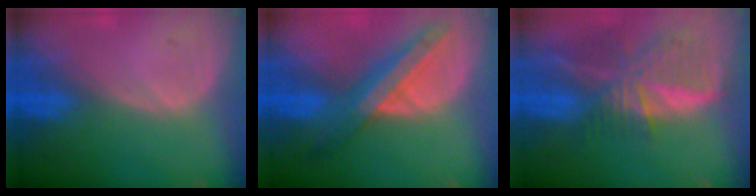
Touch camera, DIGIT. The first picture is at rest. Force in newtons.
{"total": 8.1, "press": 7.2, "slide": 3.7}
{"total": 9.5, "press": 8.3, "slide": 4.6}